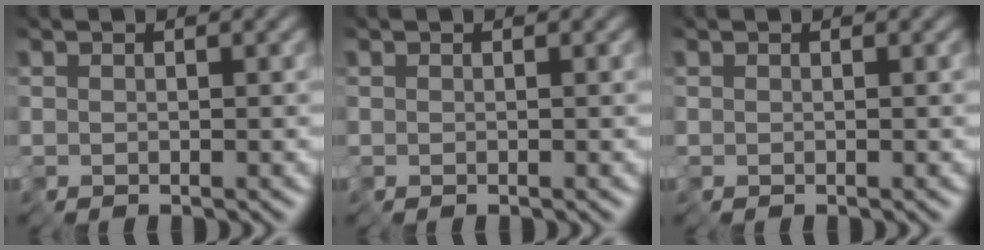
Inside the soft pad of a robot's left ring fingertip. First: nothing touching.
{"total": 0.0}
{"total": 0.0}